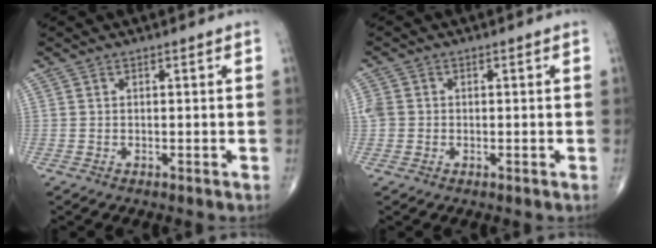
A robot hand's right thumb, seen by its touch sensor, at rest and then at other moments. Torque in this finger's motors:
{"motor_torque": [-0.04, -0.06, 0.30, 0.07, 0.00]}